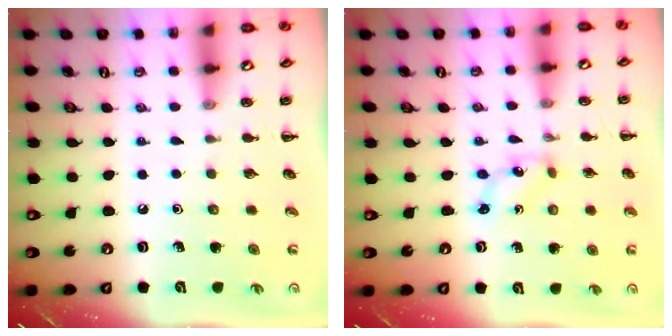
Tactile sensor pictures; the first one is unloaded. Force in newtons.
{"total": 1.2, "press": 1.2, "slide": 0.1}